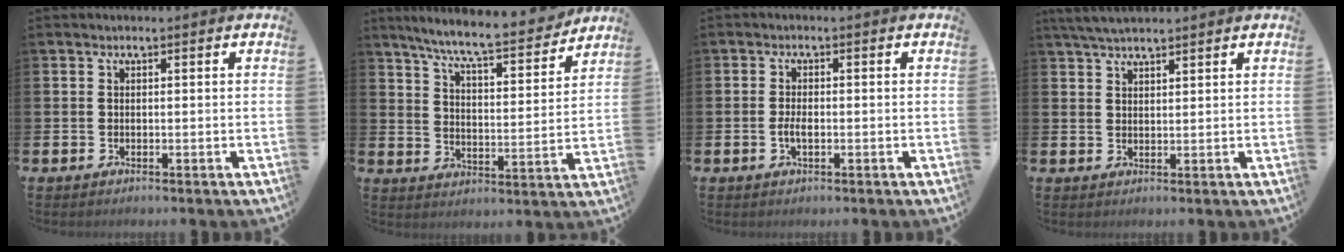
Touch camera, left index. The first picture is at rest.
{"total": 8.2, "force": [7.6, 0.6, 3.1], "torque": [-0.080, -0.052, 0.128]}
{"total": 2.0, "force": [-0.5, 0.9, 1.7], "torque": [-0.027, 0.000, -0.010]}
{"total": 3.9, "force": [3.5, 0.8, 1.6], "torque": [-0.032, -0.006, 0.064]}